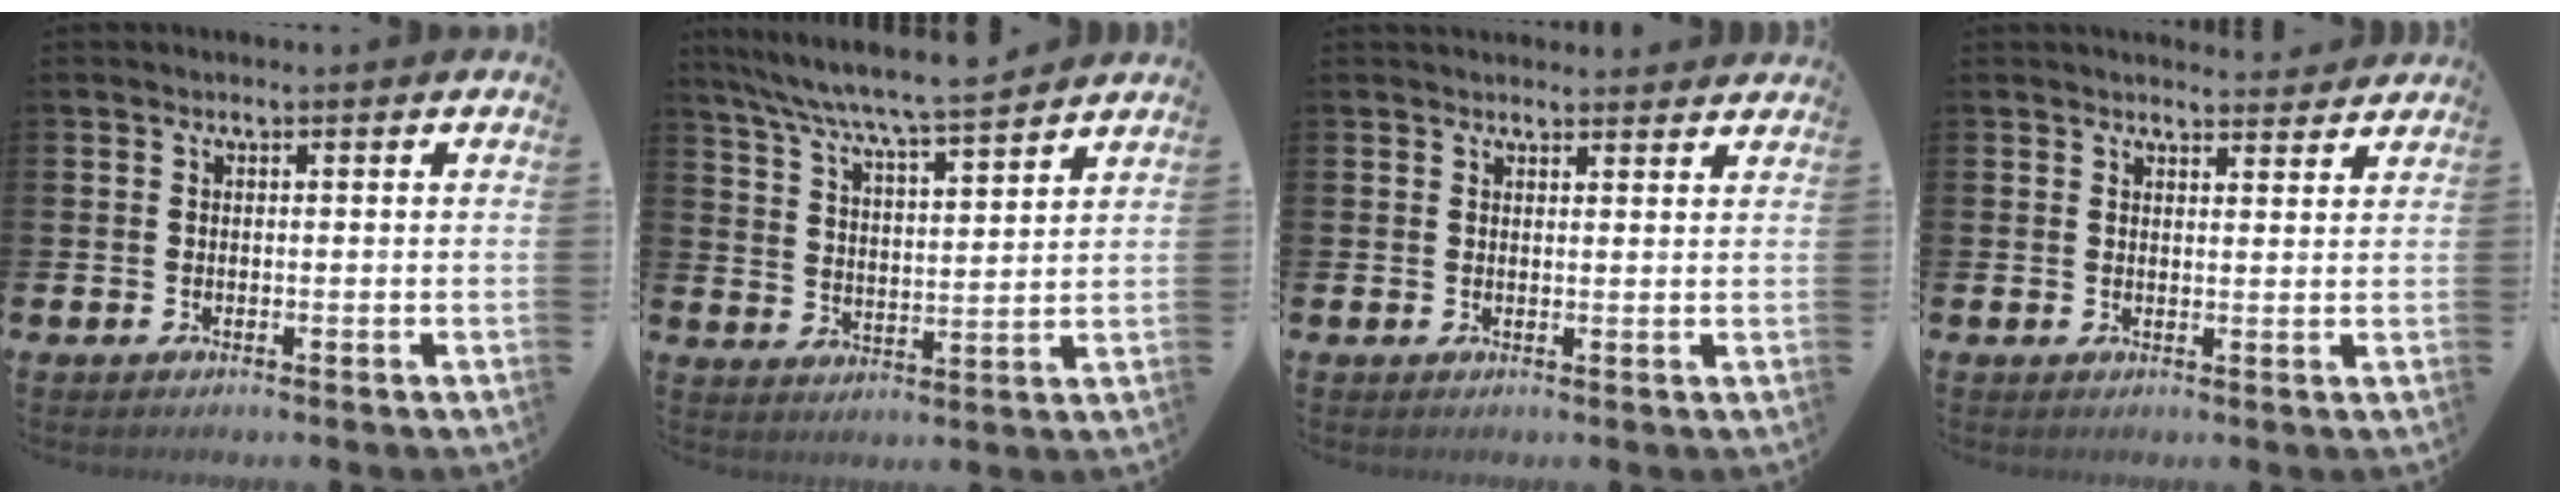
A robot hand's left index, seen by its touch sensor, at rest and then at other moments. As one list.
[{"total": 7.2, "force": [6.9, -0.1, 2.1], "torque": [-0.070, -0.052, 0.118]}, {"total": 2.1, "force": [2.0, 0.4, -0.1], "torque": [0.013, -0.011, 0.035]}, {"total": 2.9, "force": [2.8, 0.4, 0.1], "torque": [0.003, -0.018, 0.049]}]